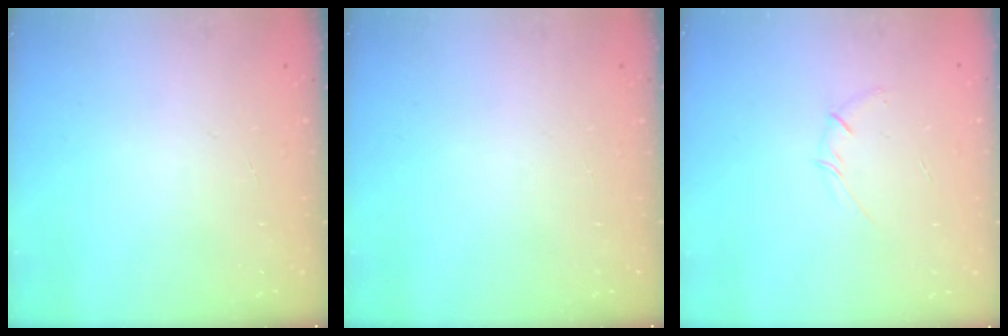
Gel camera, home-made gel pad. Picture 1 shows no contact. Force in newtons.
{"total": 0.0}
{"total": 3.7, "press": 3.6, "slide": 0.9}